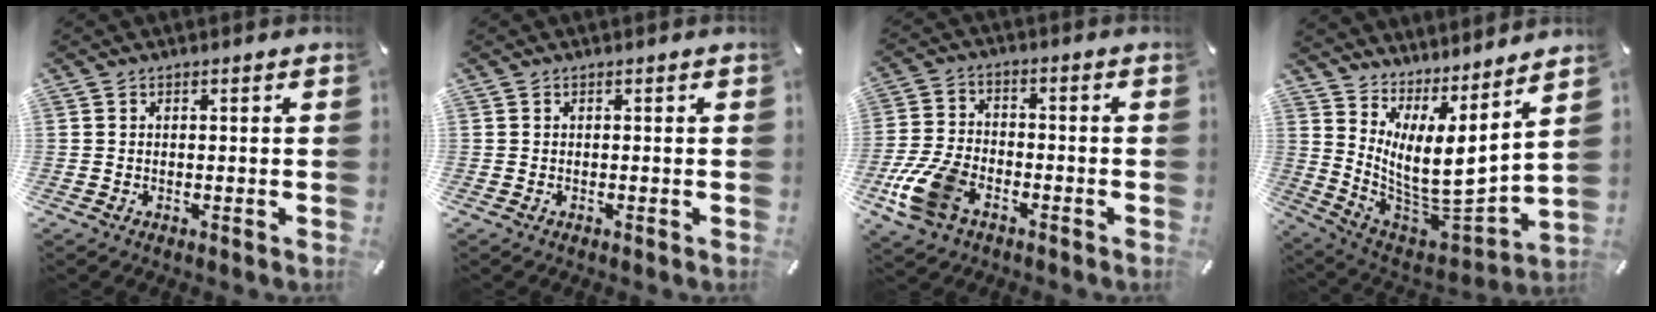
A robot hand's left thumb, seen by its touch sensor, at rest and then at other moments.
{"total": 0.0}
{"total": 10.9, "force": [-5.5, 6.7, 6.7], "torque": [-0.148, 0.018, -0.100]}
{"total": 9.4, "force": [3.0, 3.3, 8.3], "torque": [-0.165, -0.078, 0.051]}